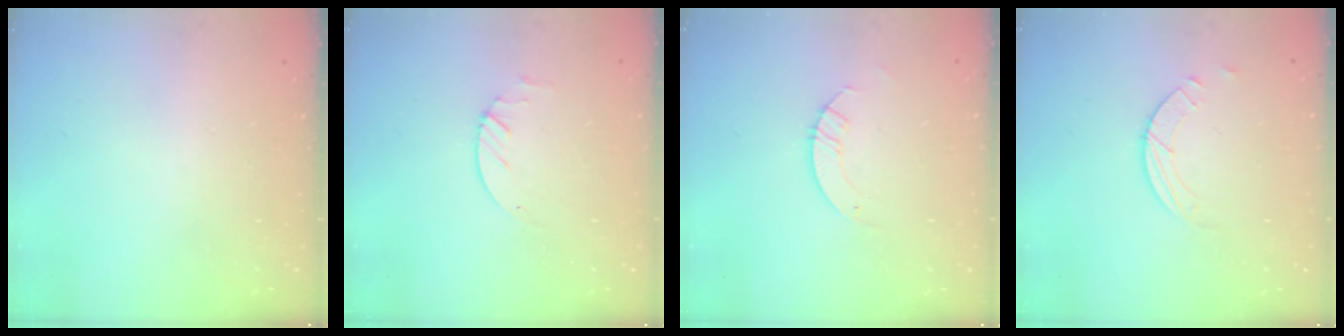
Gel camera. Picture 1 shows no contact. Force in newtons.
{"total": 1.9, "press": 1.9, "slide": 0.3}
{"total": 3.2, "press": 3.2, "slide": 0.3}
{"total": 2.6, "press": 2.6, "slide": 0.3}